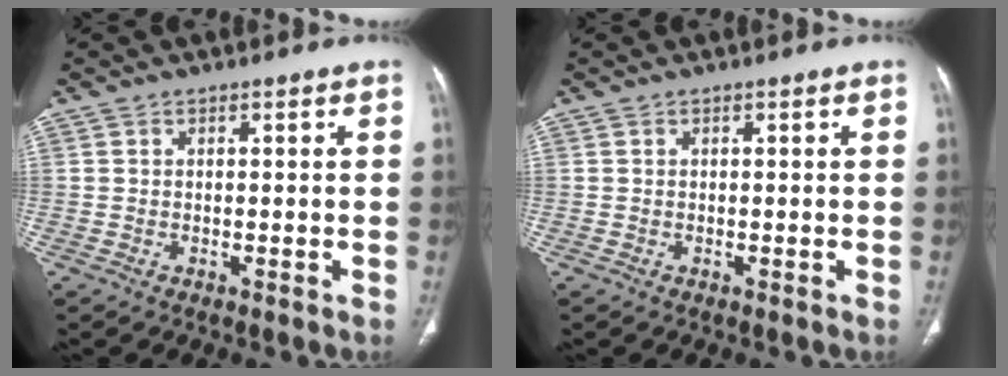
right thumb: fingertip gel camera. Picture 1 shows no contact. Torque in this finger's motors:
{"motor_torque": [1.06, 1.06, 0.06, -0.03, 0.03]}